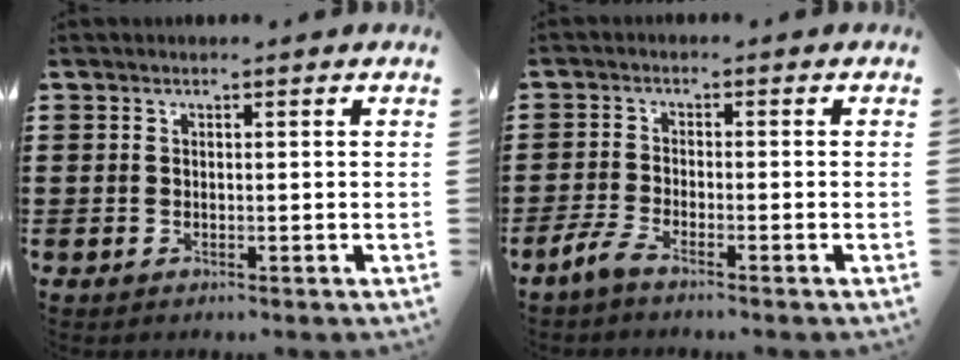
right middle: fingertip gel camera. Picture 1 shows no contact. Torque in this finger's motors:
{"motor_torque": [2.14, 0.00, 0.19, 0.07]}